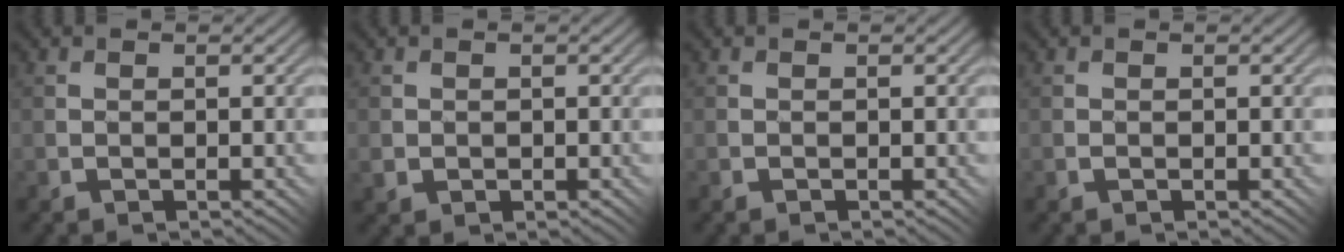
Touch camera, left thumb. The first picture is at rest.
{"total": 1.3, "force": [0.2, 1.2, 0.4], "torque": [-0.003, -0.001, 0.007]}
{"total": 0.0}
{"total": 0.0}